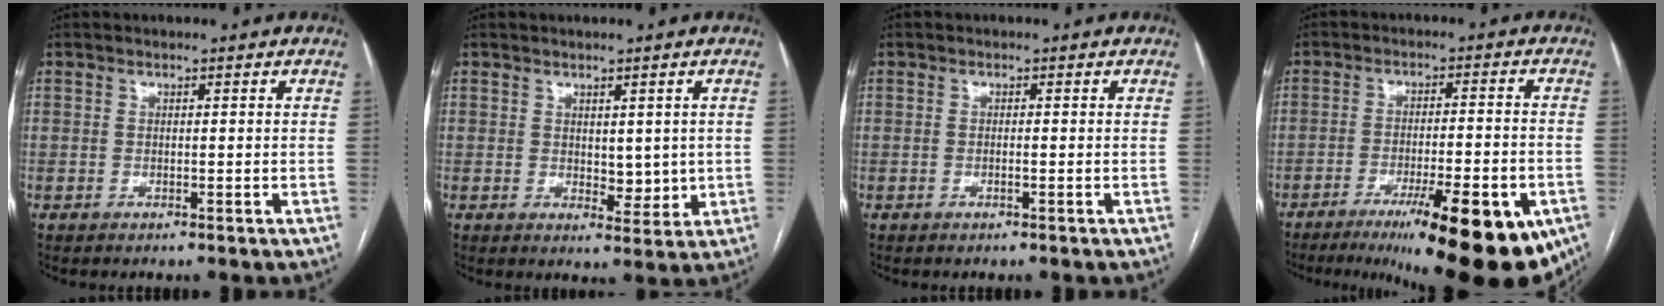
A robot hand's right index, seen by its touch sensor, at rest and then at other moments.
{"total": 4.0, "force": [0.5, 2.4, 3.2], "torque": [-0.040, -0.009, 0.017]}
{"total": 0.6, "force": [-0.2, 0.0, 0.5], "torque": [-0.010, 0.000, -0.003]}
{"total": 19.5, "force": [-11.3, 3.7, 15.4], "torque": [-0.158, -0.015, -0.164]}